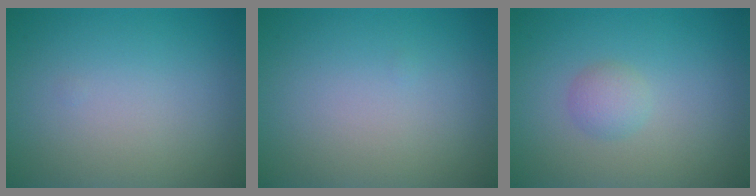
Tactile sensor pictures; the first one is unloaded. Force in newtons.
{"total": 0.0}
{"total": 1.5, "press": 1.5, "slide": 0.0}